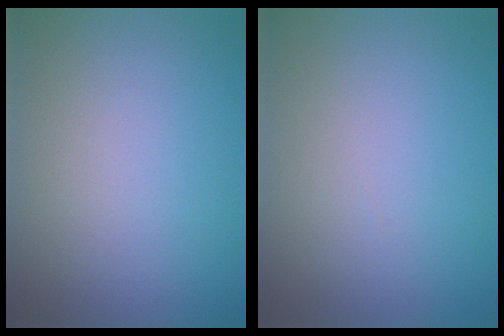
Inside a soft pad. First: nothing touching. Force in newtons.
{"total": 0.0}